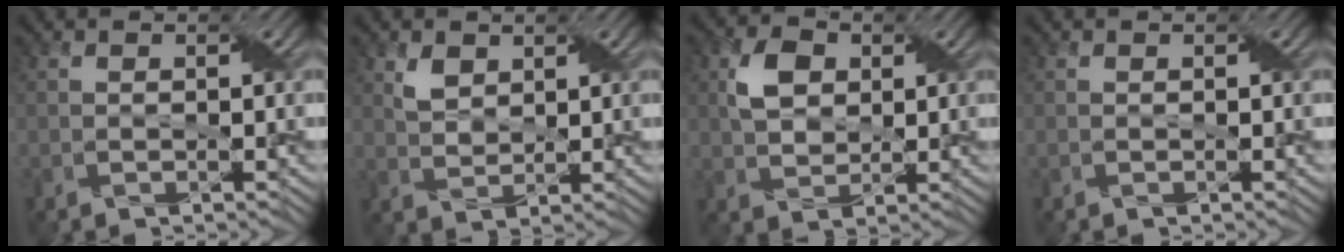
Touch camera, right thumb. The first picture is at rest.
{"total": 2.9, "force": [1.6, 1.8, 1.4], "torque": [-0.037, -0.003, 0.036]}
{"total": 5.0, "force": [1.4, 3.6, 3.1], "torque": [-0.071, 0.007, 0.026]}
{"total": 0.0}